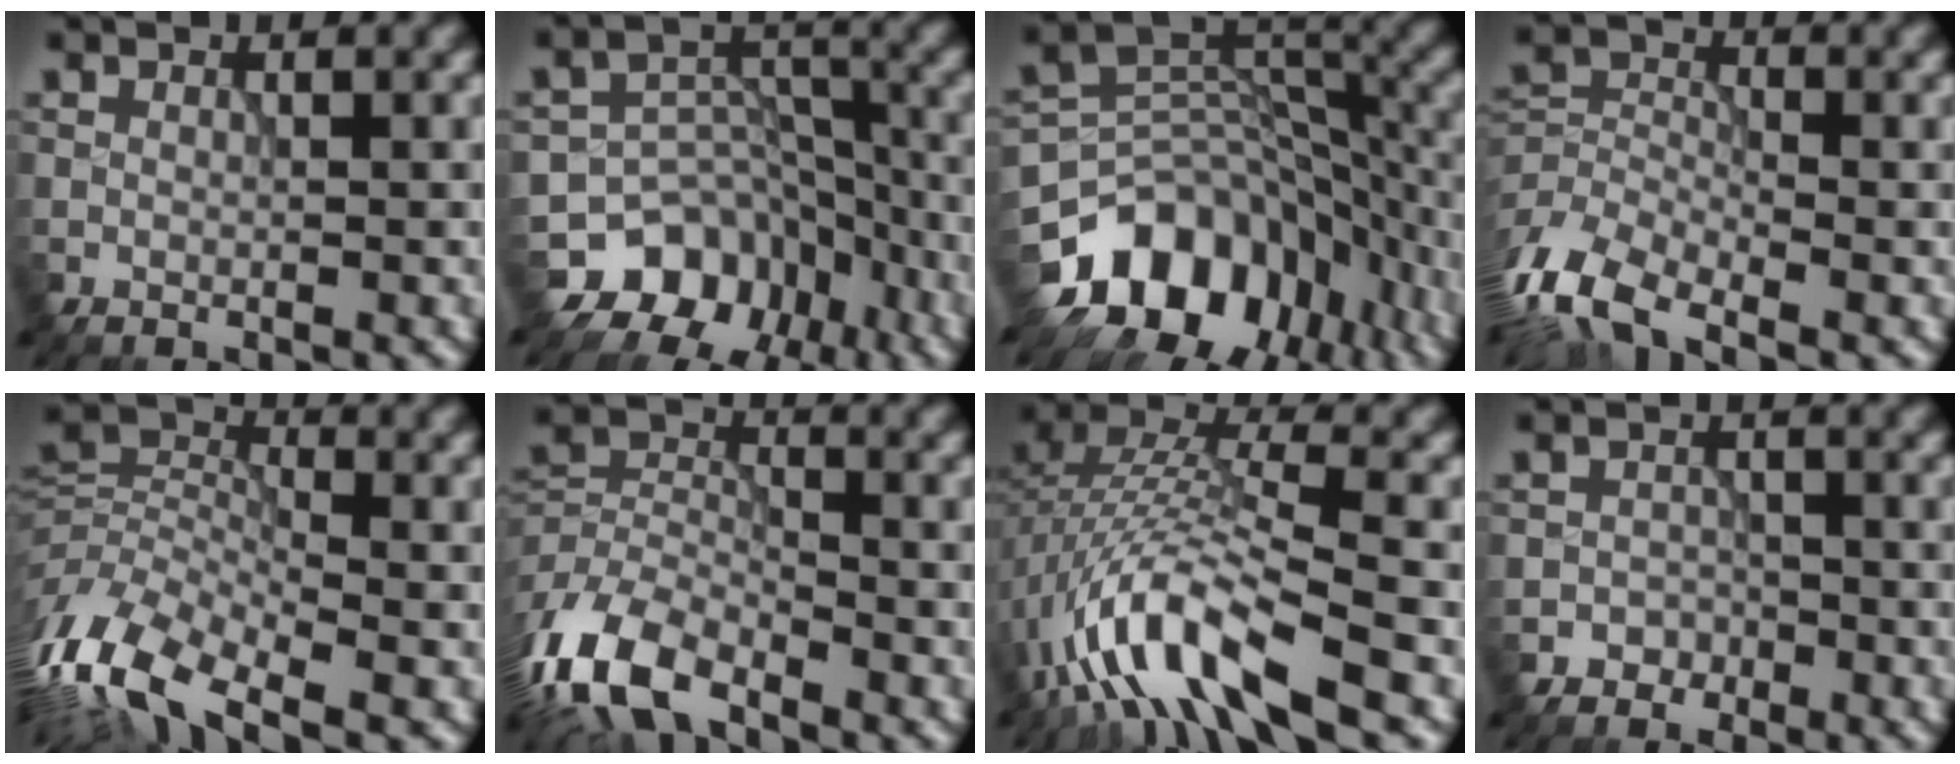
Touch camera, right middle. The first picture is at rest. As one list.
[{"total": 10.2, "force": [-6.9, 7.1, 2.2], "torque": [-0.029, 0.008, -0.106]}, {"total": 12.7, "force": [-6.8, 8.4, 6.6], "torque": [-0.112, 0.004, -0.121]}, {"total": 7.2, "force": [-4.4, 3.5, 4.5], "torque": [-0.094, -0.006, -0.098]}, {"total": 10.8, "force": [-5.5, 4.8, 8.0], "torque": [-0.165, -0.002, -0.123]}, {"total": 8.6, "force": [-5.4, 4.2, 5.2], "torque": [-0.109, -0.006, -0.119]}, {"total": 10.3, "force": [-5.0, 3.3, 8.3], "torque": [-0.163, 0.013, -0.101]}, {"total": 1.9, "force": [-1.5, 1.3, -0.3], "torque": [0.016, 0.009, -0.026]}]